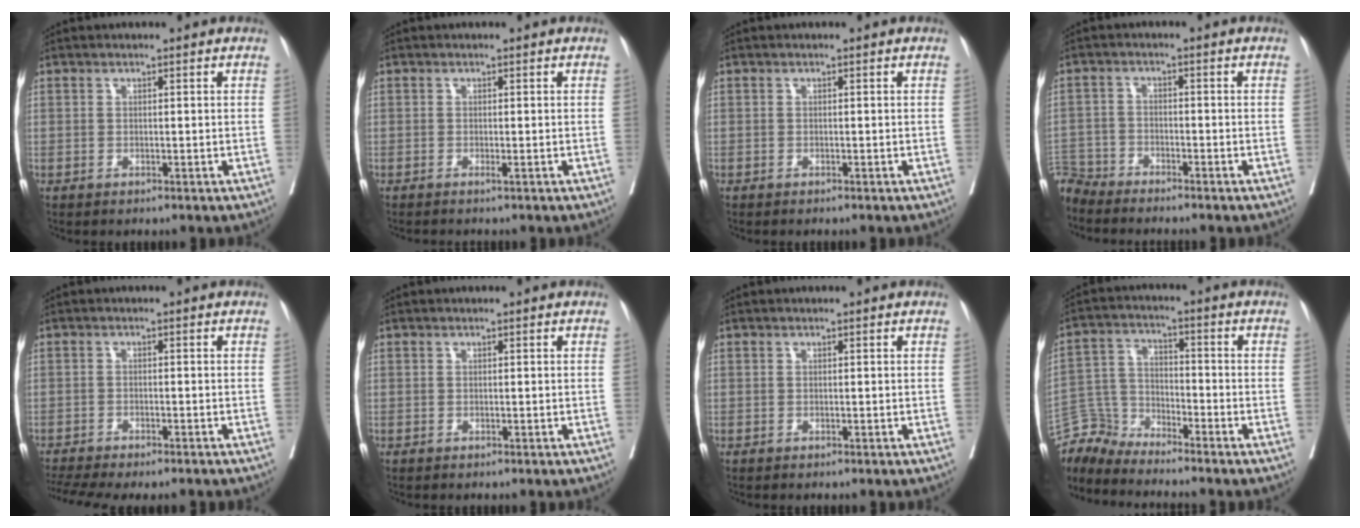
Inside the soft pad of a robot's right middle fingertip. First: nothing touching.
{"total": 0.6, "force": [-0.5, -0.3, 0.3], "torque": [-0.009, -0.001, -0.012]}
{"total": 0.6, "force": [-0.5, 0.1, 0.1], "torque": [-0.003, -0.001, -0.012]}
{"total": 5.2, "force": [-5.2, 0.0, -0.6], "torque": [0.020, -0.004, -0.101]}
{"total": 10.7, "force": [-9.3, 1.7, 5.1], "torque": [-0.086, -0.004, -0.133]}
{"total": 0.0}
{"total": 0.0}
{"total": 6.0, "force": [-5.9, 0.0, -1.1], "torque": [0.014, 0.012, -0.118]}